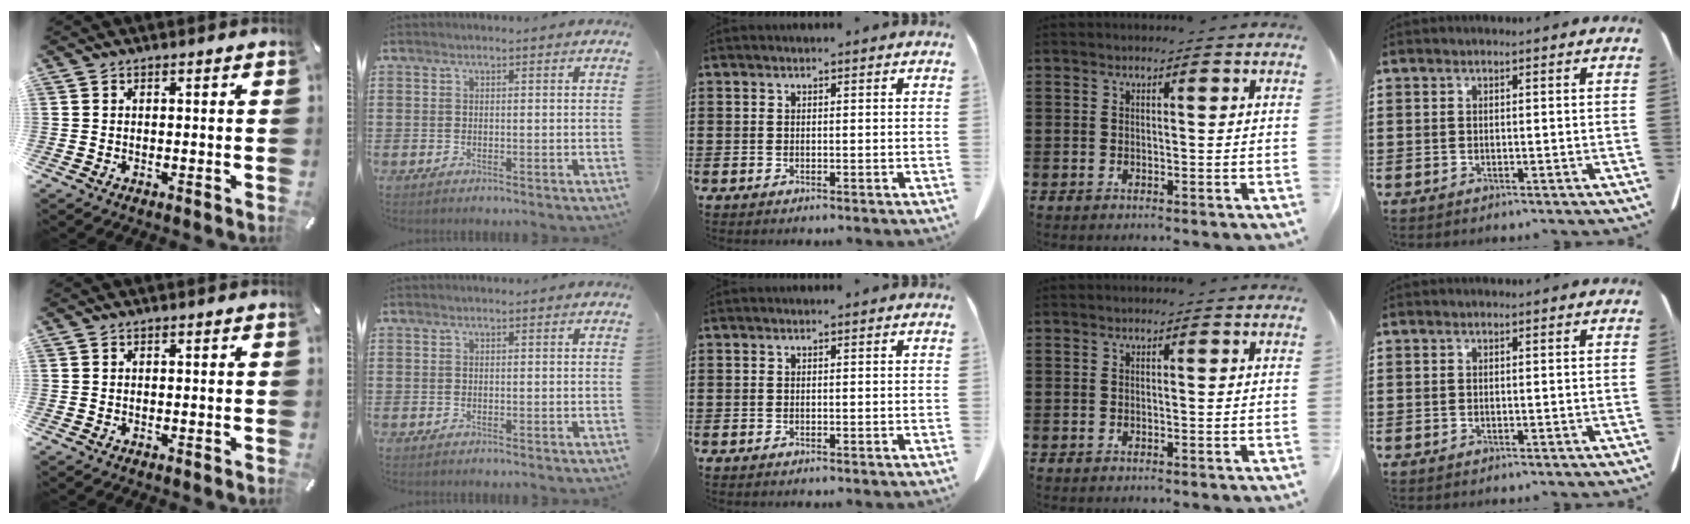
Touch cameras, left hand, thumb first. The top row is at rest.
{}